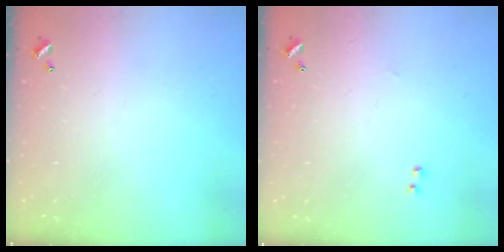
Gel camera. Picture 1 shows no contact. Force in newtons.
{"total": 2.3, "press": 2.2, "slide": 0.8}